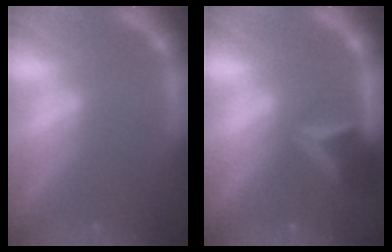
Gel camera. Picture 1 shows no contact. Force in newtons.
{"total": 4.4}